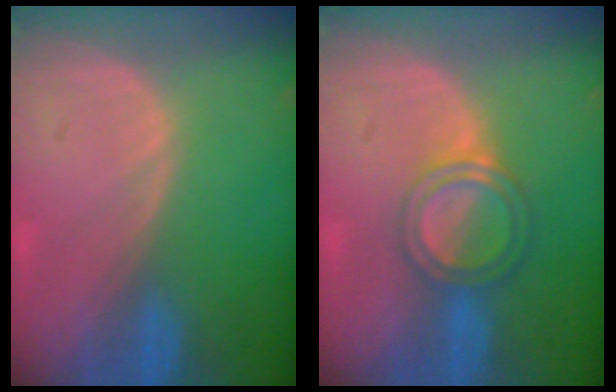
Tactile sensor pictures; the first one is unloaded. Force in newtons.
{"total": 5.1, "press": 4.6, "slide": 2.1}